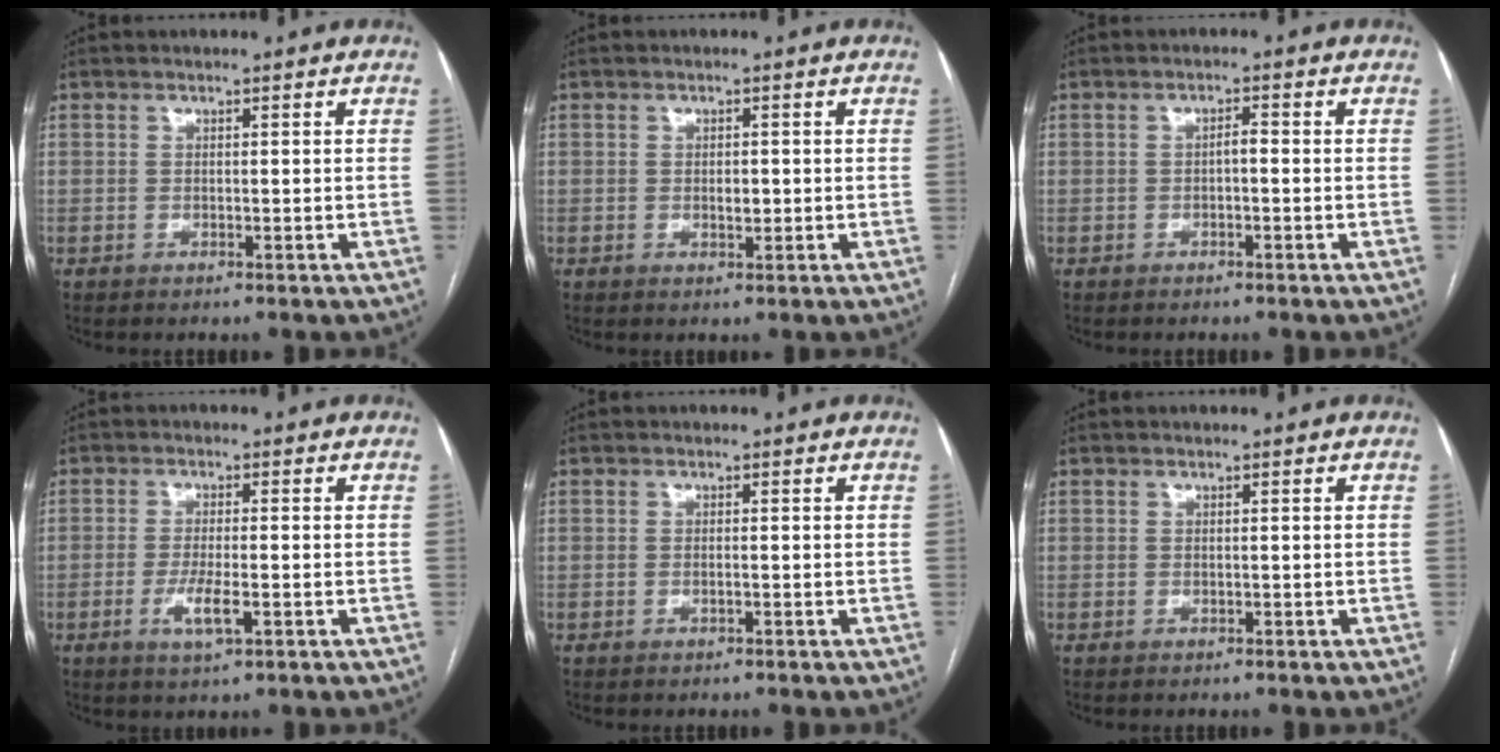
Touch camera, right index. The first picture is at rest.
{"total": 1.6, "force": [-0.1, 0.8, 1.4], "torque": [-0.023, 0.000, -0.001]}
{"total": 1.5, "force": [-0.4, 0.4, 1.3], "torque": [-0.019, 0.005, -0.008]}
{"total": 4.6, "force": [-1.6, 0.8, 4.2], "torque": [-0.086, -0.007, -0.026]}
{"total": 0.5, "force": [-0.2, 0.0, 0.5], "torque": [-0.010, 0.000, -0.002]}
{"total": 0.0}